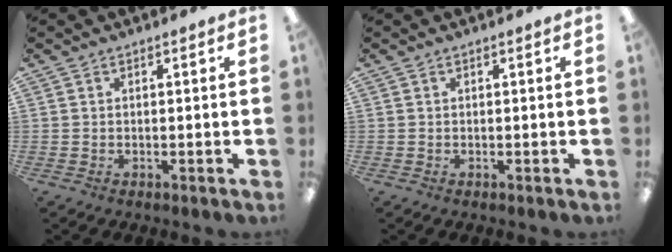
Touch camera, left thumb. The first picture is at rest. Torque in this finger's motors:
{"motor_torque": [0.00, 0.00, 0.02, -0.02, 0.00]}